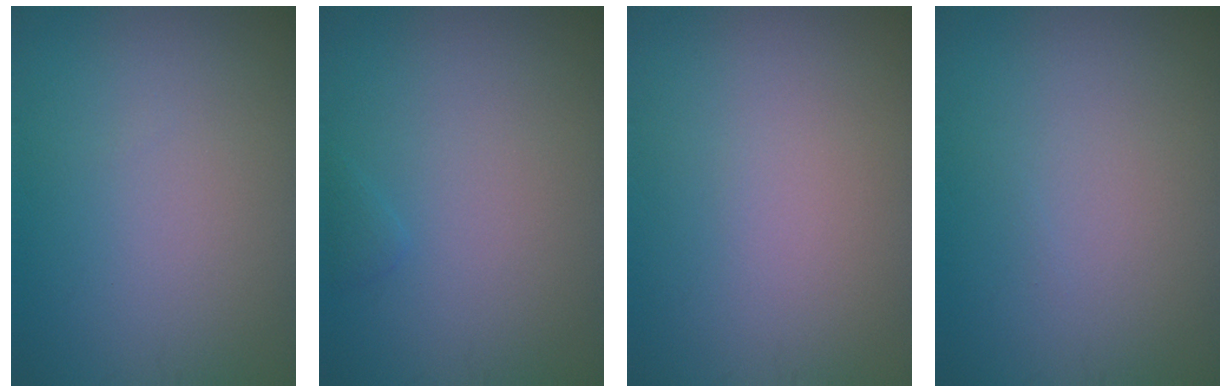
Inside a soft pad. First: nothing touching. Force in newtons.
{"total": 0.6, "press": 0.6, "slide": 0.1}
{"total": 0.0}
{"total": 0.0}